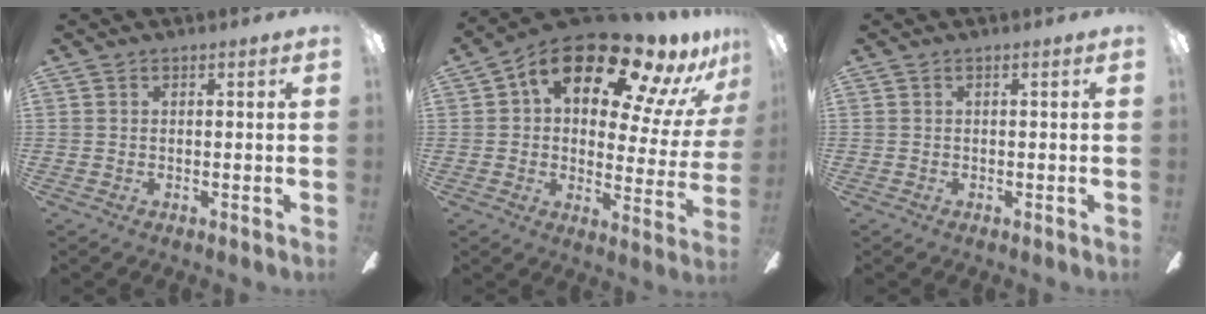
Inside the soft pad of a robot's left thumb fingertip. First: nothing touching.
{"total": 20.2, "force": [12.5, 8.5, 13.4], "torque": [-0.207, -0.077, 0.208]}
{"total": 0.0}